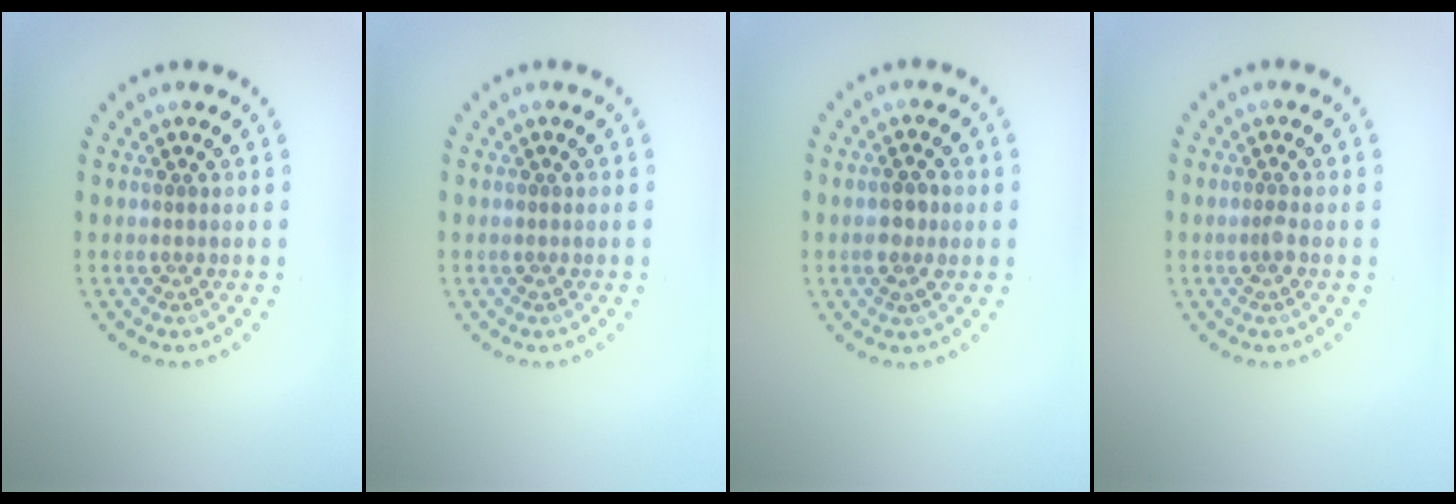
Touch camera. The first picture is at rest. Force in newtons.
{"total": 0.0}
{"total": 2.1, "press": 2.0, "slide": 0.4}
{"total": 0.8, "press": 0.5, "slide": 0.6}